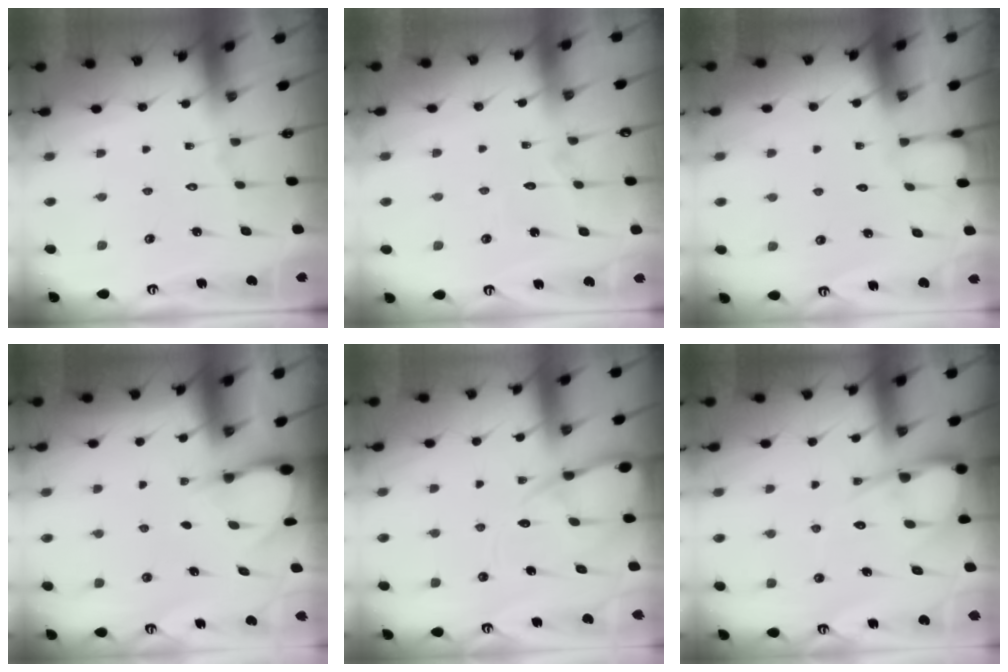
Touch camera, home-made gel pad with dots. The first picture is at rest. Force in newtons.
{"total": 3.9, "press": 3.9, "slide": 0.2}
{"total": 0.9, "press": 0.9, "slide": 0.0}
{"total": 3.1, "press": 3.1, "slide": 0.3}
{"total": 9.4, "press": 9.4, "slide": 1.0}
{"total": 8.7, "press": 8.6, "slide": 0.7}